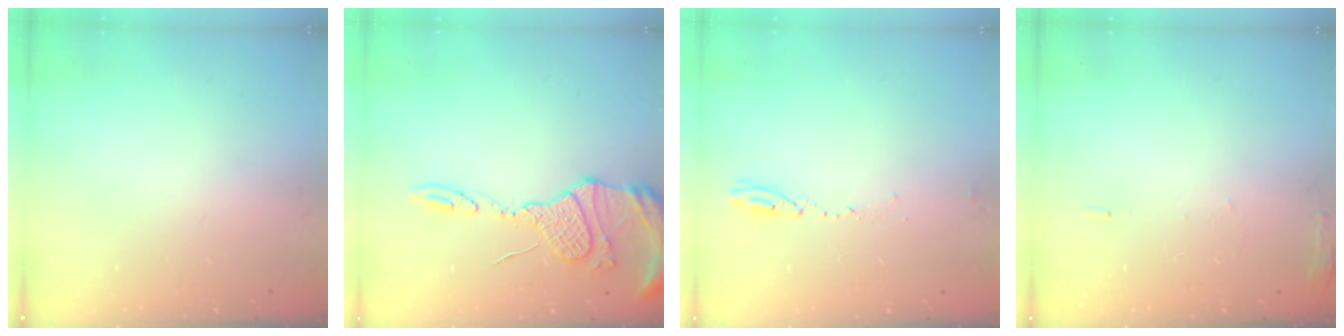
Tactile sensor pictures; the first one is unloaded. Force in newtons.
{"total": 13.9, "press": 13.8, "slide": 1.3}
{"total": 3.9, "press": 3.8, "slide": 1.2}
{"total": 5.9, "press": 5.7, "slide": 1.6}